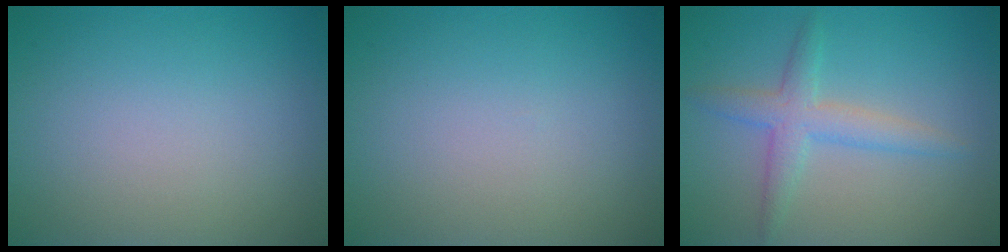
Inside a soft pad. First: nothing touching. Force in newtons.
{"total": 0.0}
{"total": 3.0, "press": 3.0, "slide": 0.1}